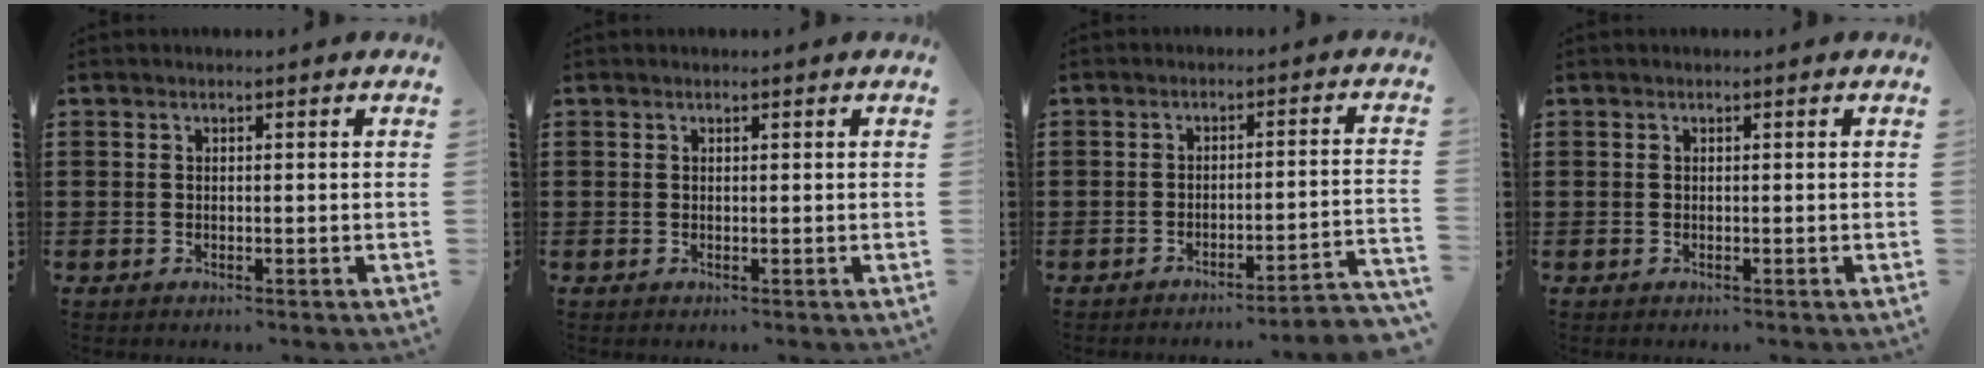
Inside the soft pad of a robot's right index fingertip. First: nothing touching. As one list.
[{"total": 0.0}, {"total": 3.3, "force": [-3.0, -0.5, 1.4], "torque": [-0.026, -0.011, -0.062]}, {"total": 0.0}]